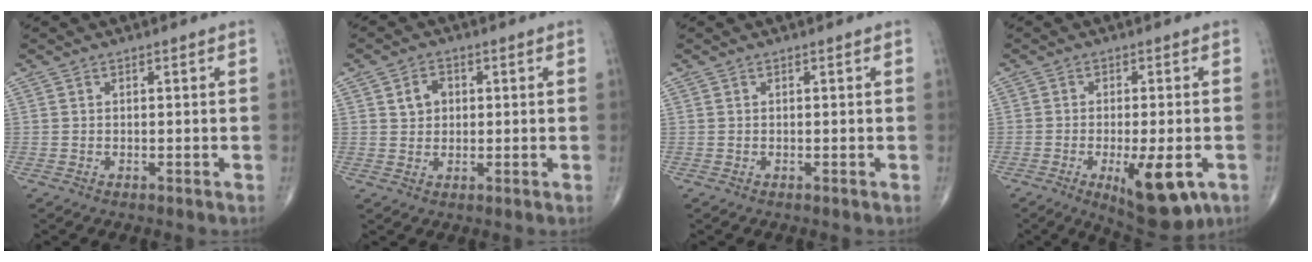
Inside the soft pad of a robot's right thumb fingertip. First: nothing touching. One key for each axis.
{"total": 3.7, "fx": 1.0, "fy": 3.0, "fz": 2.1, "tx": -0.019, "ty": 0.001, "tz": 0.015}
{"total": 0.0}
{"total": 11.7, "fx": -4.4, "fy": 4.0, "fz": 10.1, "tx": -0.140, "ty": -0.009, "tz": -0.055}